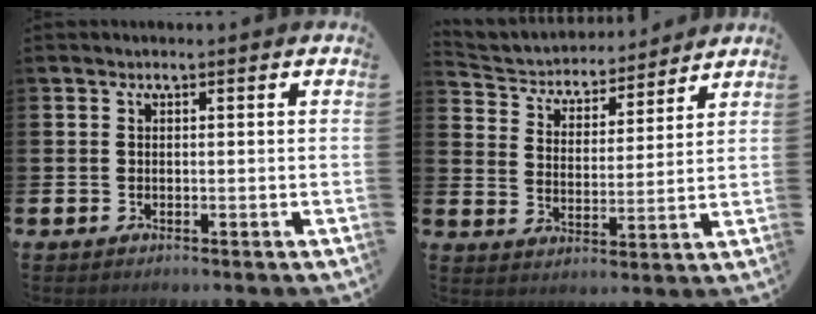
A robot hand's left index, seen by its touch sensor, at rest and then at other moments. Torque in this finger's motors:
{"motor_torque": [0.76, -0.89, 0.18, 0.00]}